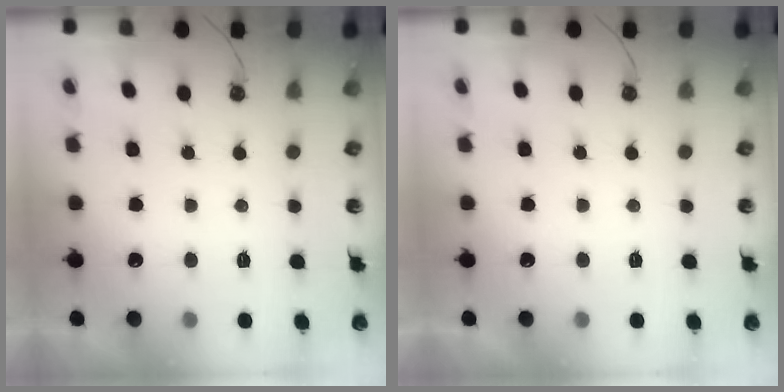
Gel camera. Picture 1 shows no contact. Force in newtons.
{"total": 0.0}